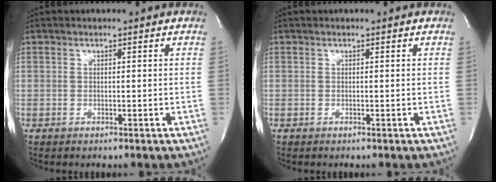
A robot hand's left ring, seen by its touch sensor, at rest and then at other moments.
{"total": 0.0}